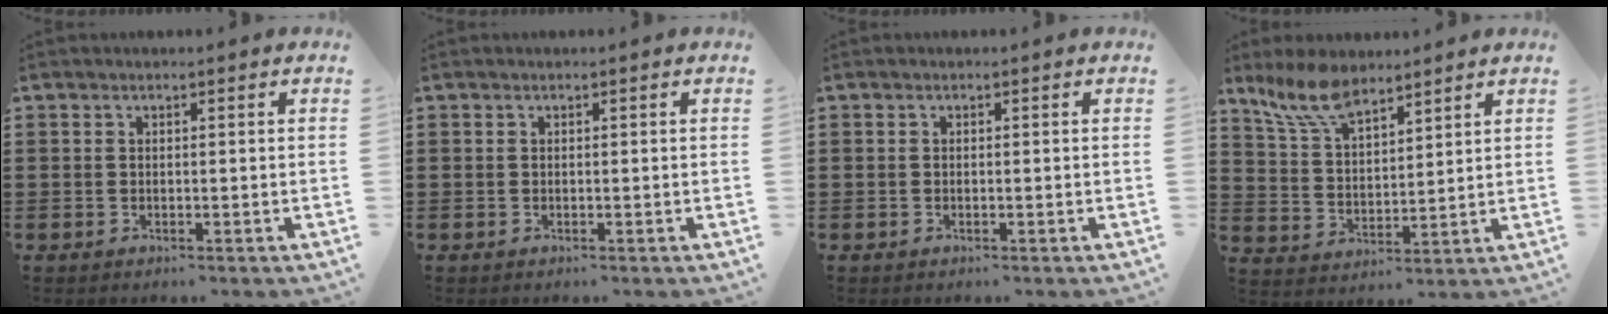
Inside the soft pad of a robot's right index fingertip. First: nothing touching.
{"total": 0.0}
{"total": 0.0}
{"total": 8.1, "force": [6.5, 2.9, 4.0], "torque": [-0.099, -0.011, 0.123]}